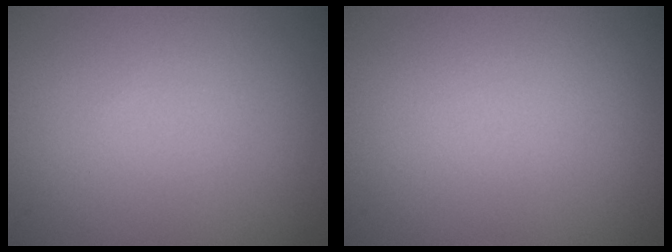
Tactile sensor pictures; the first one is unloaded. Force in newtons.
{"total": 0.0}